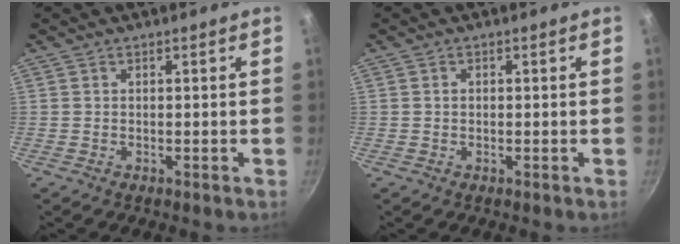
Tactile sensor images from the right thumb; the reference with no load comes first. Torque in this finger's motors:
{"motor_torque": [-0.58, -0.10, 0.08, 0.27, -0.02]}